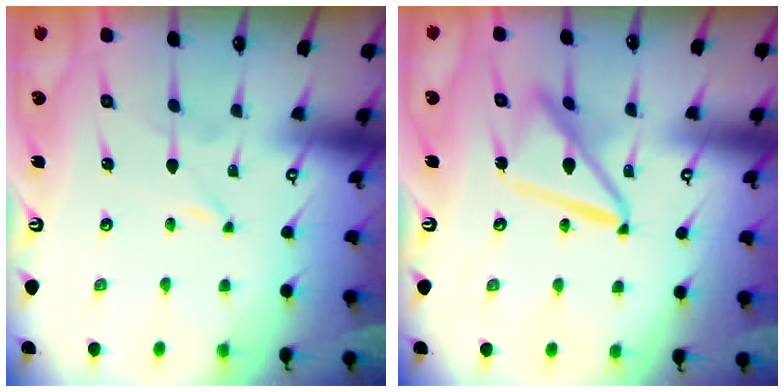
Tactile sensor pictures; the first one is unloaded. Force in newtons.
{"total": 13.5, "press": 13.4, "slide": 1.4}